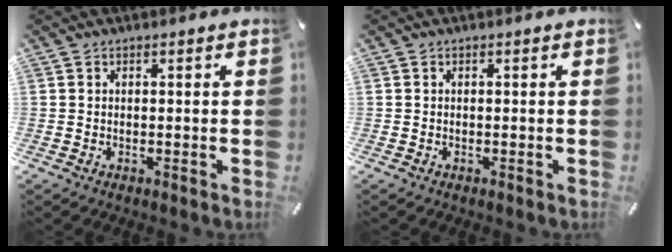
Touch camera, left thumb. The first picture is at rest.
{"total": 0.0}